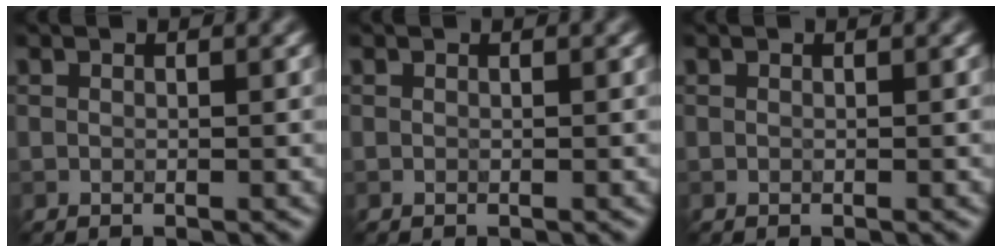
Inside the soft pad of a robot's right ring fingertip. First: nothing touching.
{"total": 0.0}
{"total": 0.0}